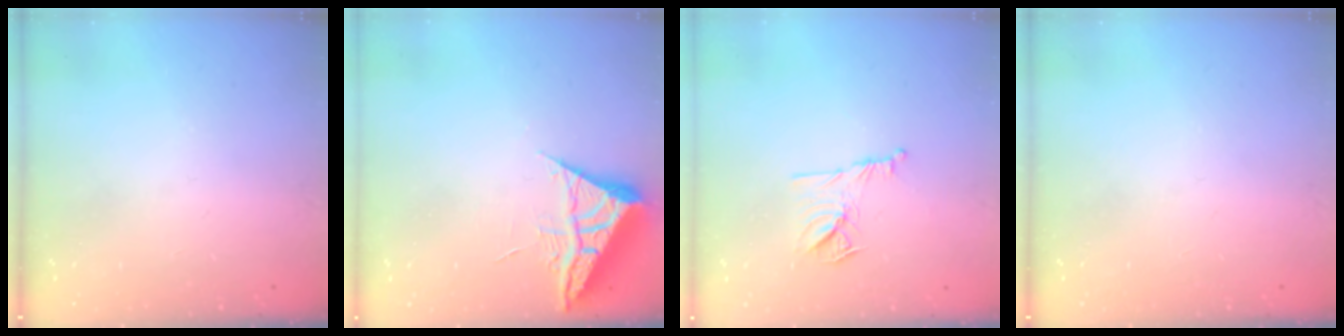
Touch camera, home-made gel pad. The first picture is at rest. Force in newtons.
{"total": 5.9, "press": 5.9, "slide": 0.6}
{"total": 9.6, "press": 9.6, "slide": 0.9}
{"total": 0.0}